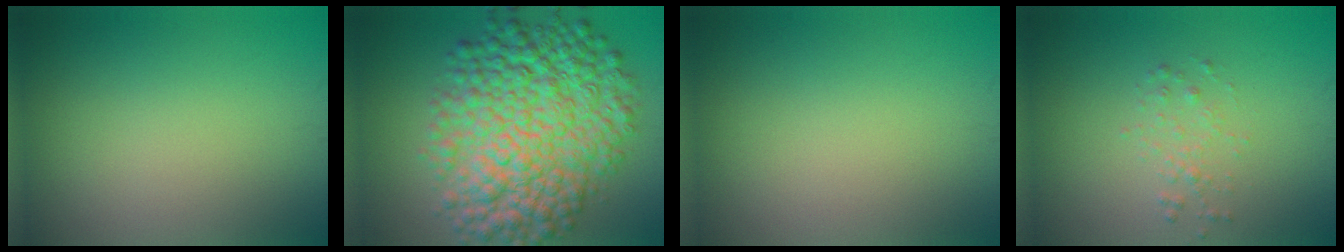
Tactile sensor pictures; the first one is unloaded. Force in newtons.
{"total": 11.8, "press": 11.8, "slide": 0.0}
{"total": 0.0}
{"total": 1.2, "press": 1.2, "slide": 0.0}